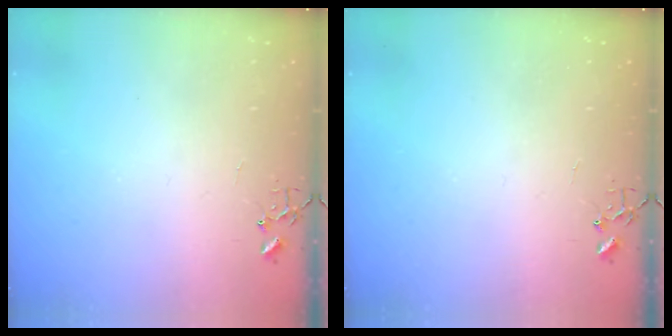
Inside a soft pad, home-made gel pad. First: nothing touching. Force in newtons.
{"total": 0.0}